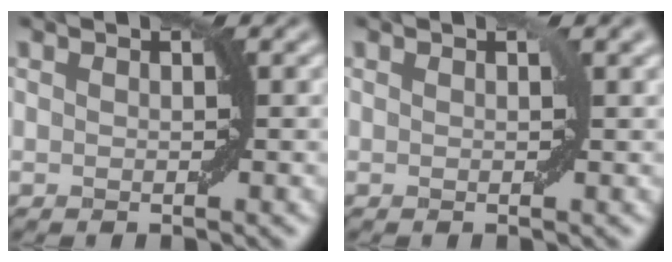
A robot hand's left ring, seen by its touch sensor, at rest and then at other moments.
{"total": 0.7, "force": [0.3, 0.0, 0.6], "torque": [-0.006, 0.002, 0.006]}